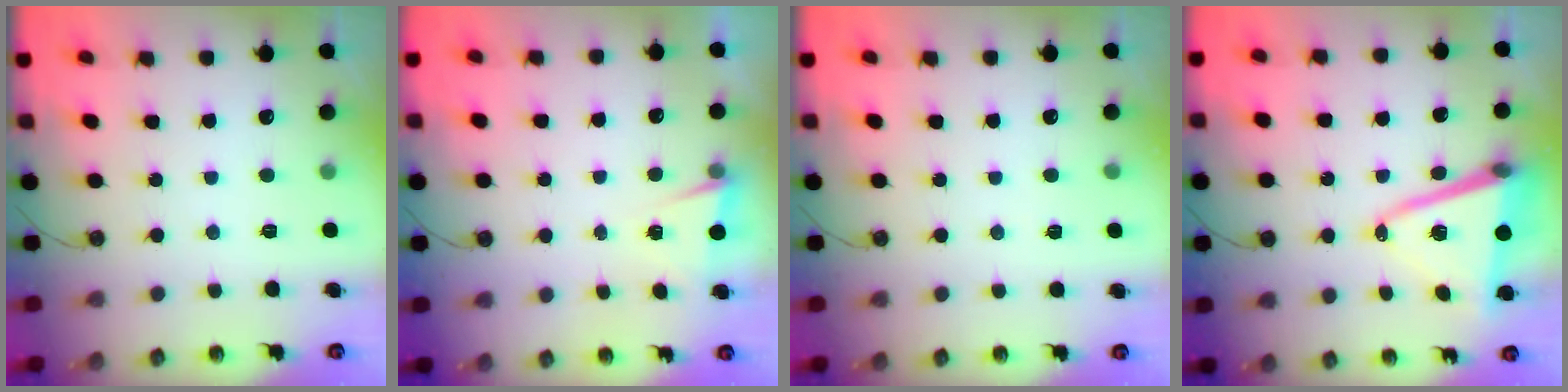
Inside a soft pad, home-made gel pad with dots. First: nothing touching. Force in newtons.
{"total": 2.4, "press": 2.2, "slide": 1.1}
{"total": 2.8, "press": 2.2, "slide": 1.6}
{"total": 13.2, "press": 12.8, "slide": 3.2}